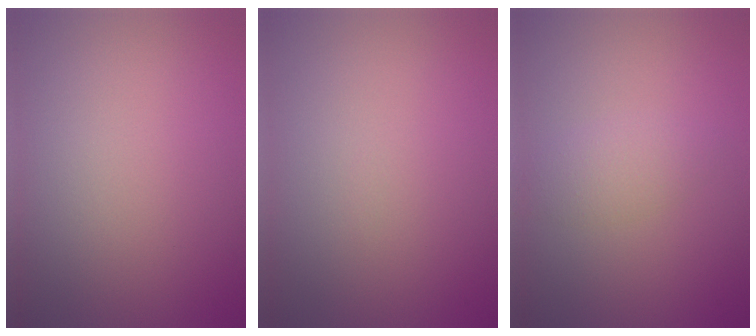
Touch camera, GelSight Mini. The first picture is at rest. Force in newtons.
{"total": 0.0}
{"total": 1.8, "press": 1.8, "slide": 0.1}